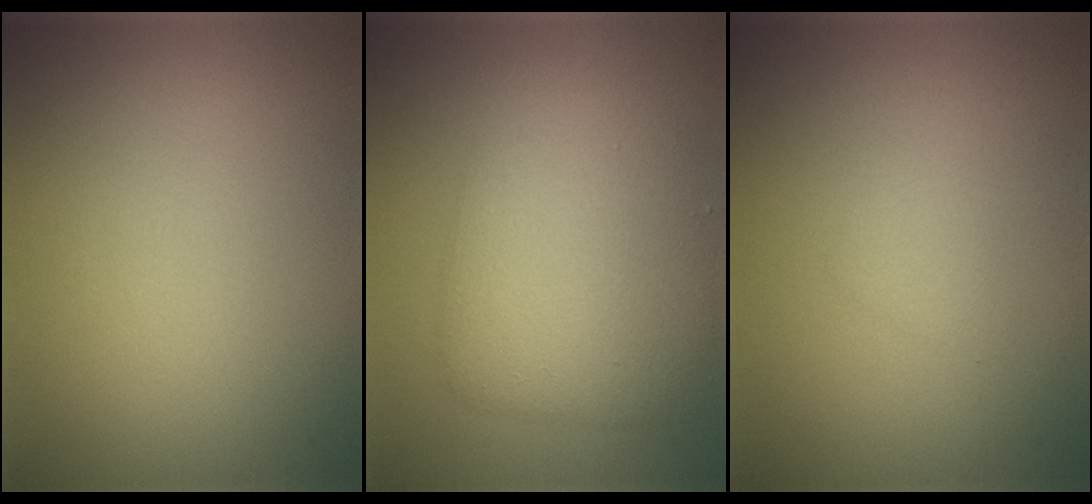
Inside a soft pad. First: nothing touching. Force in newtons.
{"total": 6.1, "press": 6.1, "slide": 0.1}
{"total": 0.9, "press": 0.9, "slide": 0.1}